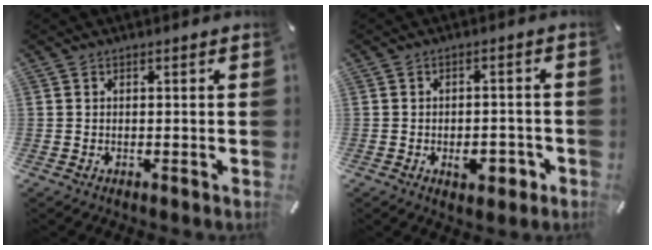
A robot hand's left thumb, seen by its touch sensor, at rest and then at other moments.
{"total": 5.3, "force": [-2.1, 3.3, 3.6], "torque": [-0.047, 0.010, -0.034]}